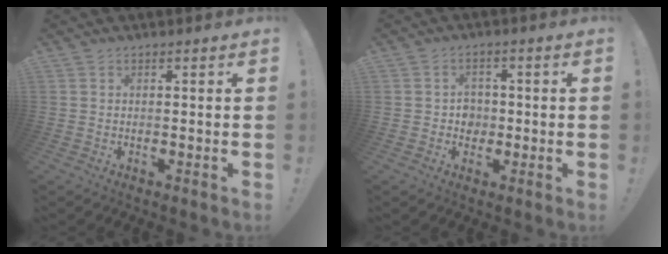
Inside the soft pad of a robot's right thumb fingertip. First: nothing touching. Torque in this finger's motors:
{"motor_torque": [-0.05, -0.07, 0.16, -0.16, 0.03]}